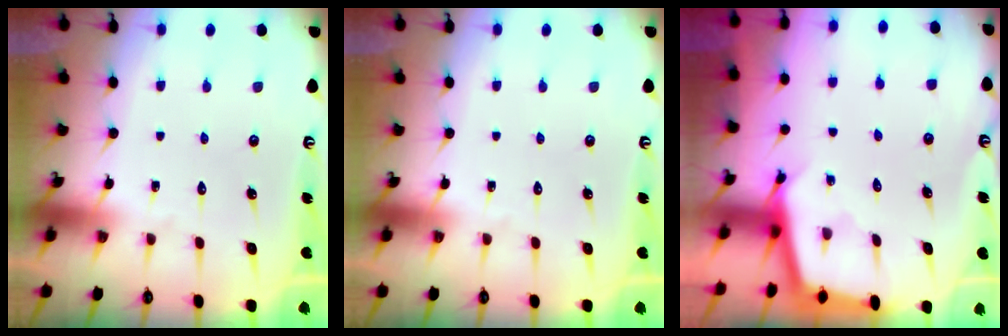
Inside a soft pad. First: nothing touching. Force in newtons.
{"total": 0.0}
{"total": 2.3, "press": 2.3, "slide": 0.2}